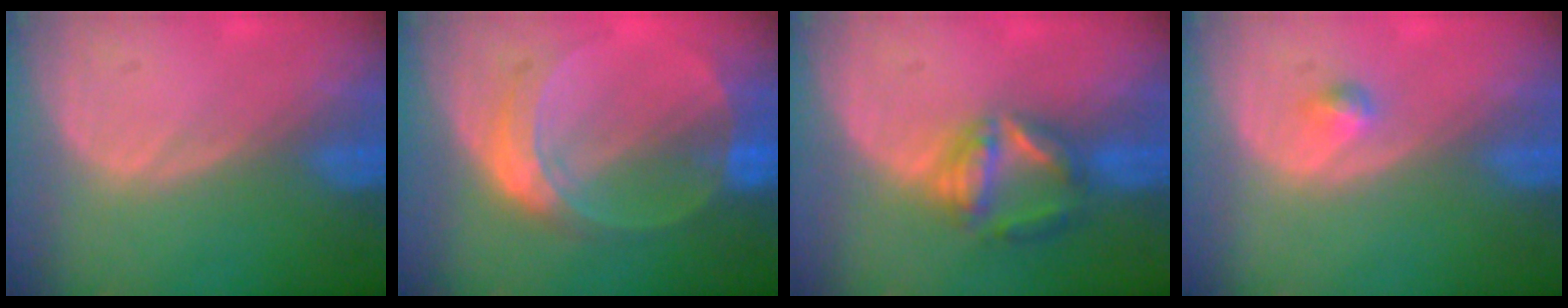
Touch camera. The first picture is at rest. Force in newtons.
{"total": 7.1, "press": 6.2, "slide": 3.4}
{"total": 5.7, "press": 5.6, "slide": 1.4}
{"total": 1.5, "press": 1.5, "slide": 0.3}